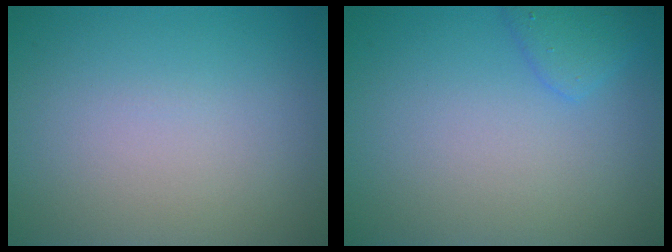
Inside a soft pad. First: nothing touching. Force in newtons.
{"total": 1.9, "press": 1.9, "slide": 0.1}